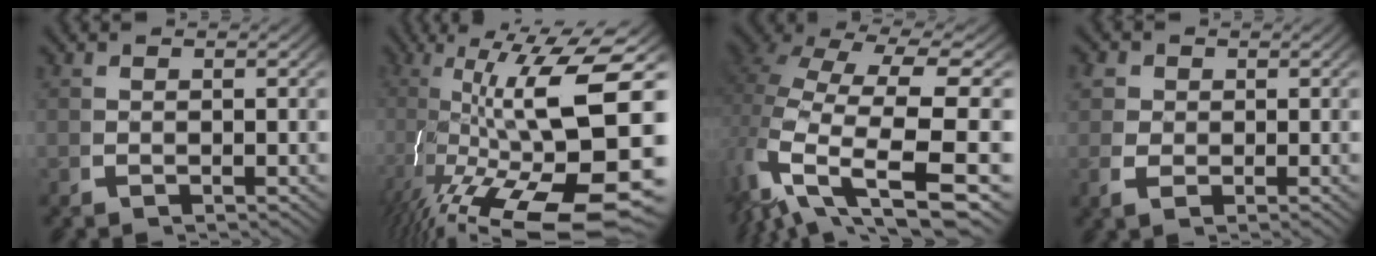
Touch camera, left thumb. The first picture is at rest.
{"total": 17.9, "force": [-3.4, 9.7, 14.7], "torque": [-0.284, -0.087, 0.005]}
{"total": 13.0, "force": [-0.6, 7.2, 10.8], "torque": [-0.252, -0.043, 0.014]}
{"total": 2.8, "force": [0.5, 2.2, 1.6], "torque": [-0.046, -0.012, 0.012]}